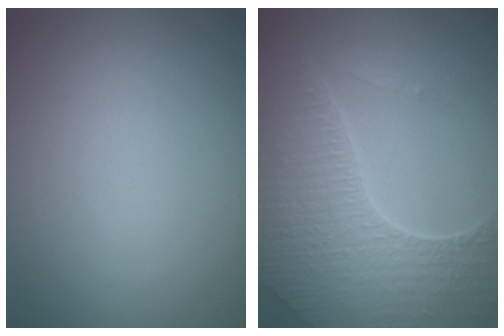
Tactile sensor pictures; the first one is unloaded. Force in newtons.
{"total": 7.4, "press": 5.3, "slide": 5.3}